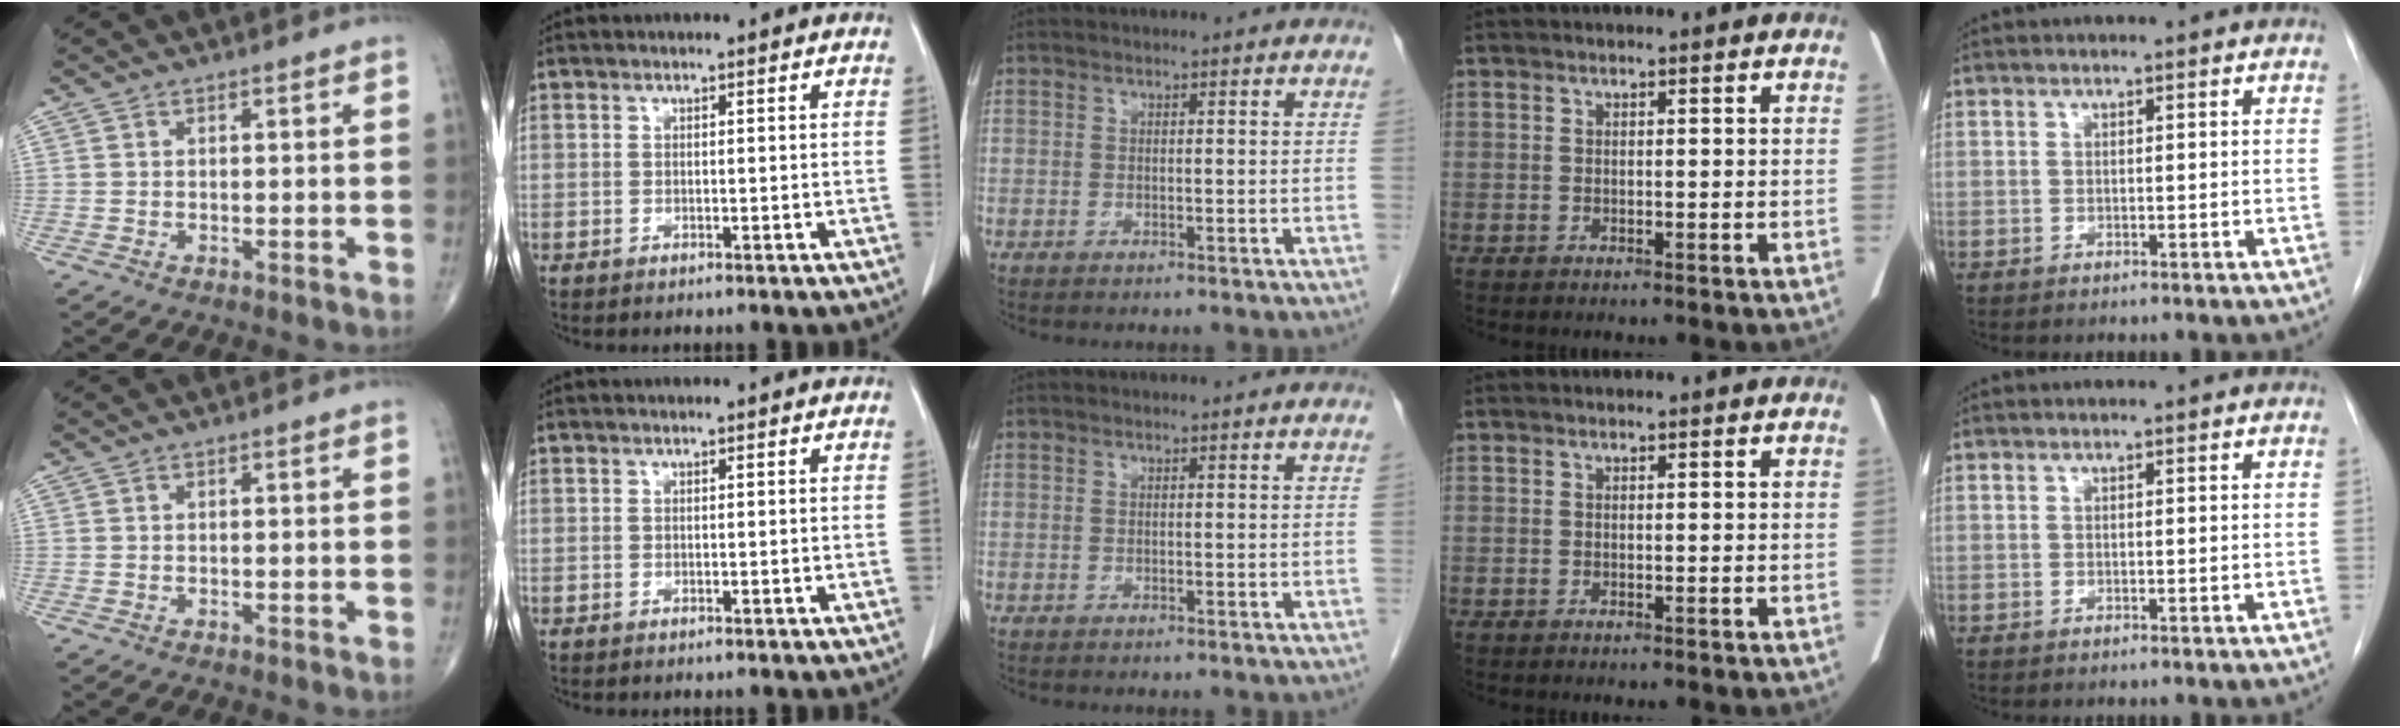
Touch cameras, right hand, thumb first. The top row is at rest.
{}